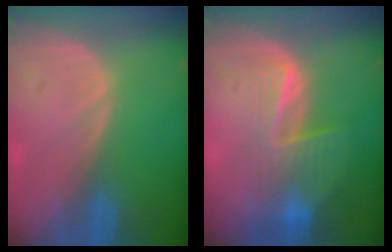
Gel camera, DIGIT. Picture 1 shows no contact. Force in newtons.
{"total": 6.8, "press": 6.3, "slide": 2.4}